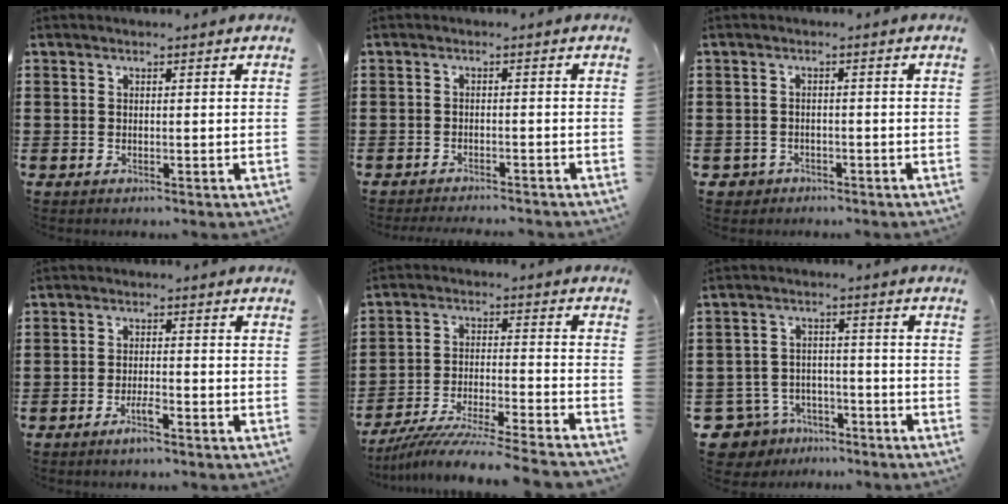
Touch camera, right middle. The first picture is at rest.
{"total": 1.7, "force": [-1.7, -0.1, 0.2], "torque": [-0.007, 0.001, -0.034]}
{"total": 1.3, "force": [-1.1, 0.7, -0.1], "torque": [-0.005, 0.000, -0.026]}
{"total": 3.0, "force": [-2.0, 0.4, 2.2], "torque": [-0.044, 0.000, -0.038]}
{"total": 8.3, "force": [-7.9, -0.9, 2.6], "torque": [-0.047, -0.008, -0.156]}
{"total": 5.0, "force": [-4.4, 2.1, 0.8], "torque": [-0.049, 0.001, -0.097]}